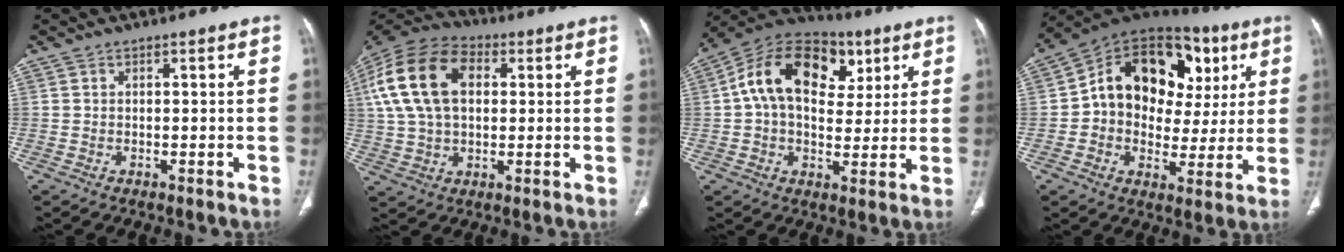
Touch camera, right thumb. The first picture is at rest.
{"total": 18.8, "force": [4.1, 12.1, 13.8], "torque": [-0.267, 0.021, 0.068]}
{"total": 19.4, "force": [5.6, 12.8, 13.5], "torque": [-0.200, 0.014, 0.082]}
{"total": 22.1, "force": [5.7, 15.7, 14.4], "torque": [-0.170, 0.035, 0.088]}